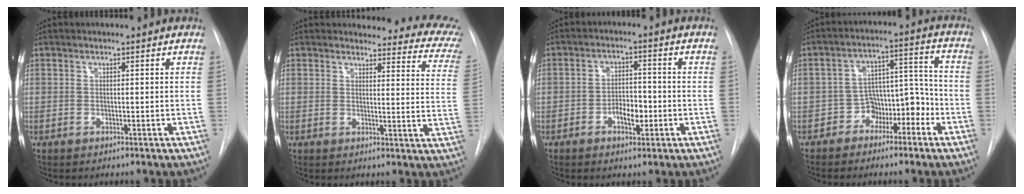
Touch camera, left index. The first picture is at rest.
{"total": 15.7, "force": [15.0, 3.3, 3.4], "torque": [-0.002, -0.092, 0.129]}
{"total": 4.7, "force": [-2.4, 2.2, 3.5], "torque": [-0.056, 0.001, -0.036]}
{"total": 7.5, "force": [-4.7, 4.5, 3.8], "torque": [-0.044, 0.036, -0.071]}